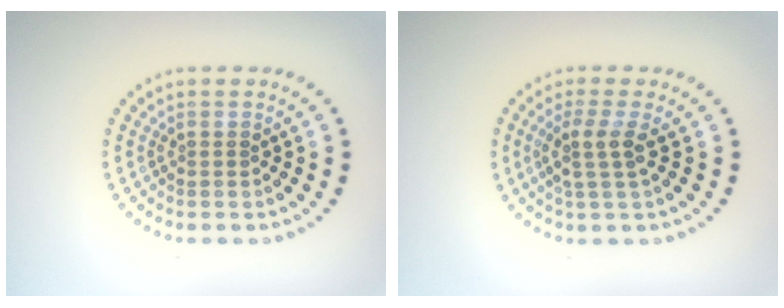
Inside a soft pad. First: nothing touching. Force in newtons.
{"total": 2.6, "press": 2.0, "slide": 1.6}